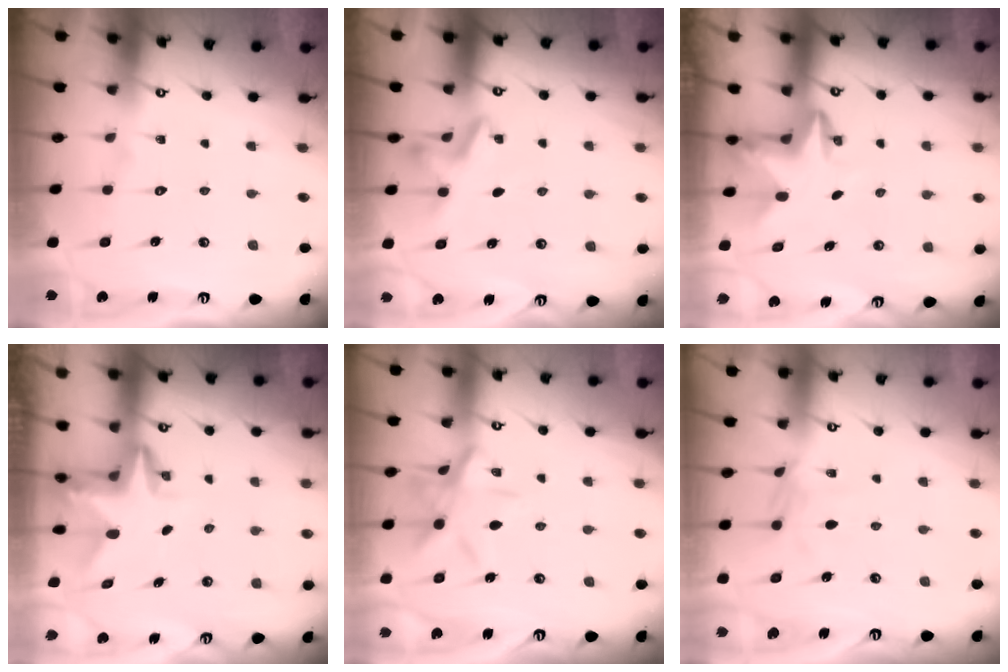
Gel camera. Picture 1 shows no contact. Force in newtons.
{"total": 5.0, "press": 4.6, "slide": 1.9}
{"total": 3.1, "press": 3.0, "slide": 0.8}
{"total": 2.9, "press": 2.9, "slide": 0.2}
{"total": 10.6, "press": 10.6, "slide": 0.6}
{"total": 5.7, "press": 5.7, "slide": 0.6}